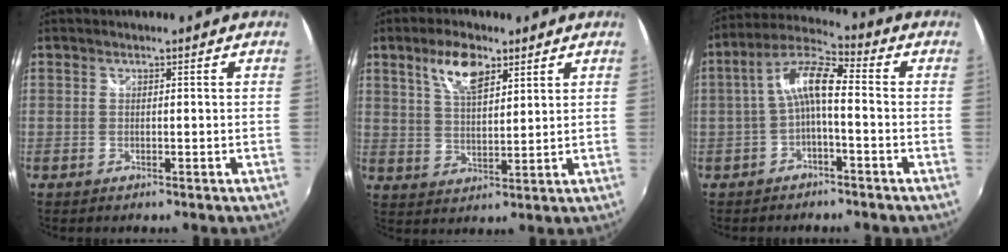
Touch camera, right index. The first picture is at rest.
{"total": 7.9, "force": [4.5, 3.3, 5.6], "torque": [-0.102, 0.011, 0.085]}
{"total": 8.0, "force": [-1.3, 2.2, 7.6], "torque": [-0.163, 0.021, -0.027]}